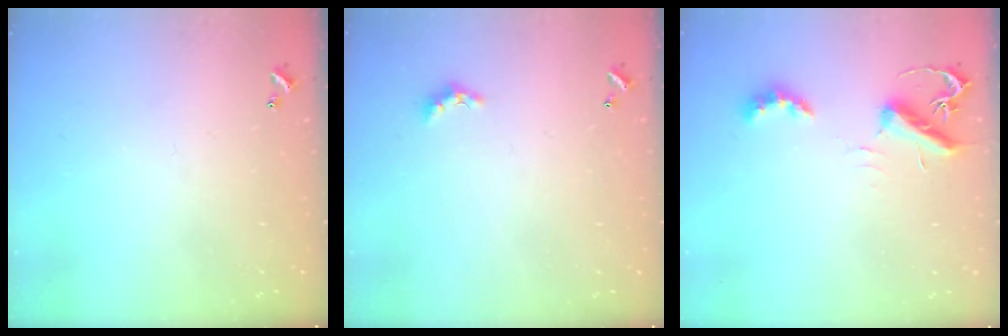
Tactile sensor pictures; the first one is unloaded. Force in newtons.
{"total": 2.6, "press": 2.5, "slide": 0.6}
{"total": 6.9, "press": 6.8, "slide": 0.4}